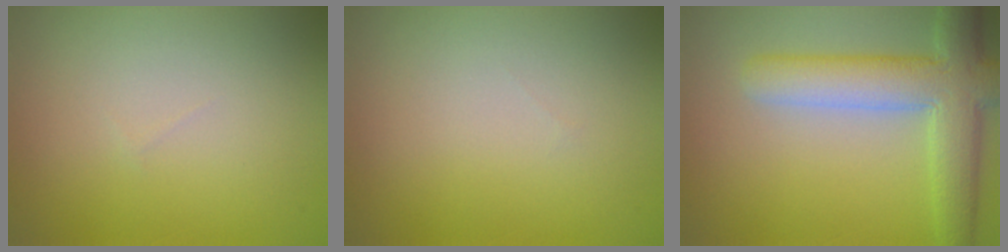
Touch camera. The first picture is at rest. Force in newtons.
{"total": 0.0}
{"total": 7.1, "press": 7.1, "slide": 0.6}